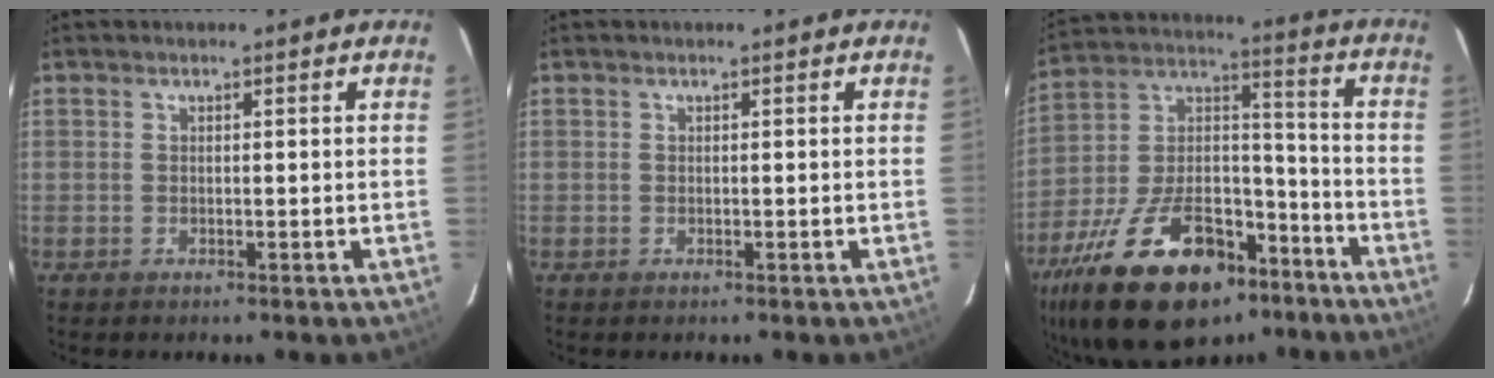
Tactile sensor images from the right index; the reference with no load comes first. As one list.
[{"total": 0.0}, {"total": 27.4, "force": [-17.2, 13.5, 16.5], "torque": [-0.323, 0.012, -0.273]}]